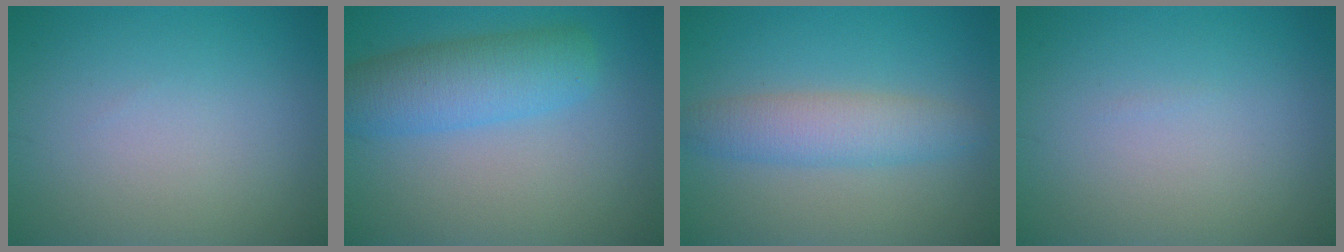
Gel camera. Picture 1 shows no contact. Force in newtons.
{"total": 5.4, "press": 5.4, "slide": 0.2}
{"total": 3.9, "press": 3.9, "slide": 0.1}
{"total": 0.0}